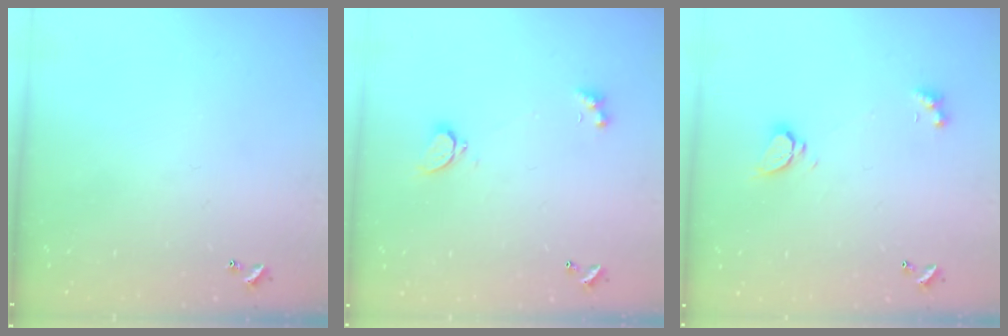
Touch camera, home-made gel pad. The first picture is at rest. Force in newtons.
{"total": 1.9, "press": 1.8, "slide": 0.6}
{"total": 2.4, "press": 2.3, "slide": 0.4}